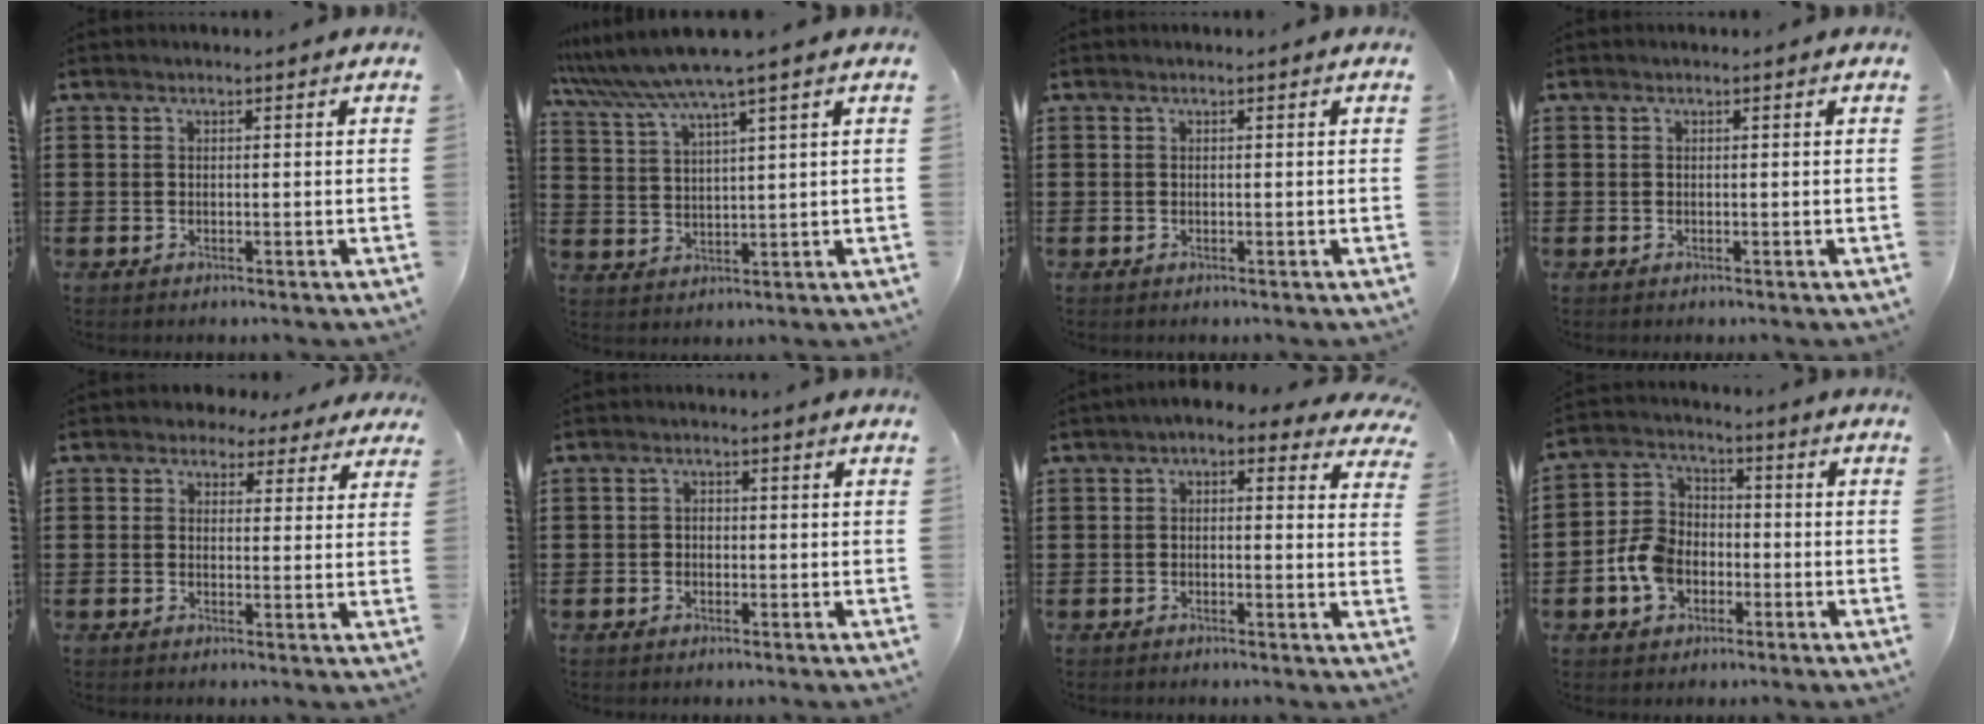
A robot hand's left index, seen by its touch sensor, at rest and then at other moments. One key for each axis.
{"total": 6.1, "fx": 4.8, "fy": -0.4, "fz": 3.7, "tx": -0.088, "ty": -0.022, "tz": 0.081}
{"total": 0.0}
{"total": 0.0}
{"total": 3.1, "fx": 2.3, "fy": 2.0, "fz": 0.7, "tx": -0.019, "ty": 0.002, "tz": 0.040}
{"total": 1.2, "fx": -0.4, "fy": 1.1, "fz": 0.4, "tx": -0.011, "ty": 0.005, "tz": -0.011}
{"total": 1.8, "fx": 0.5, "fy": 1.0, "fz": 1.4, "tx": -0.032, "ty": 0.007, "tz": 0.005}
{"total": 7.7, "fx": -2.5, "fy": 6.0, "fz": 4.1, "tx": -0.109, "ty": 0.014, "tz": -0.050}